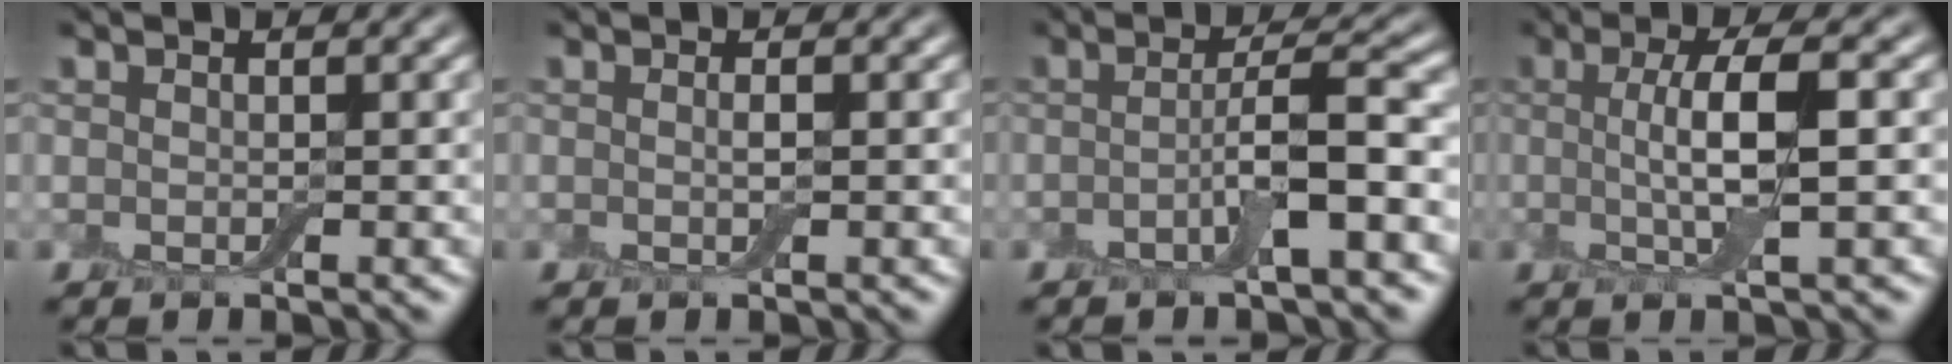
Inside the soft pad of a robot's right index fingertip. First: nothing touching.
{"total": 0.7, "force": [0.0, 0.1, 0.7], "torque": [-0.012, 0.000, -0.001]}
{"total": 4.3, "force": [-1.3, 0.6, 4.0], "torque": [-0.069, 0.012, -0.034]}
{"total": 5.4, "force": [0.2, 1.2, 5.2], "torque": [-0.099, 0.003, 0.002]}